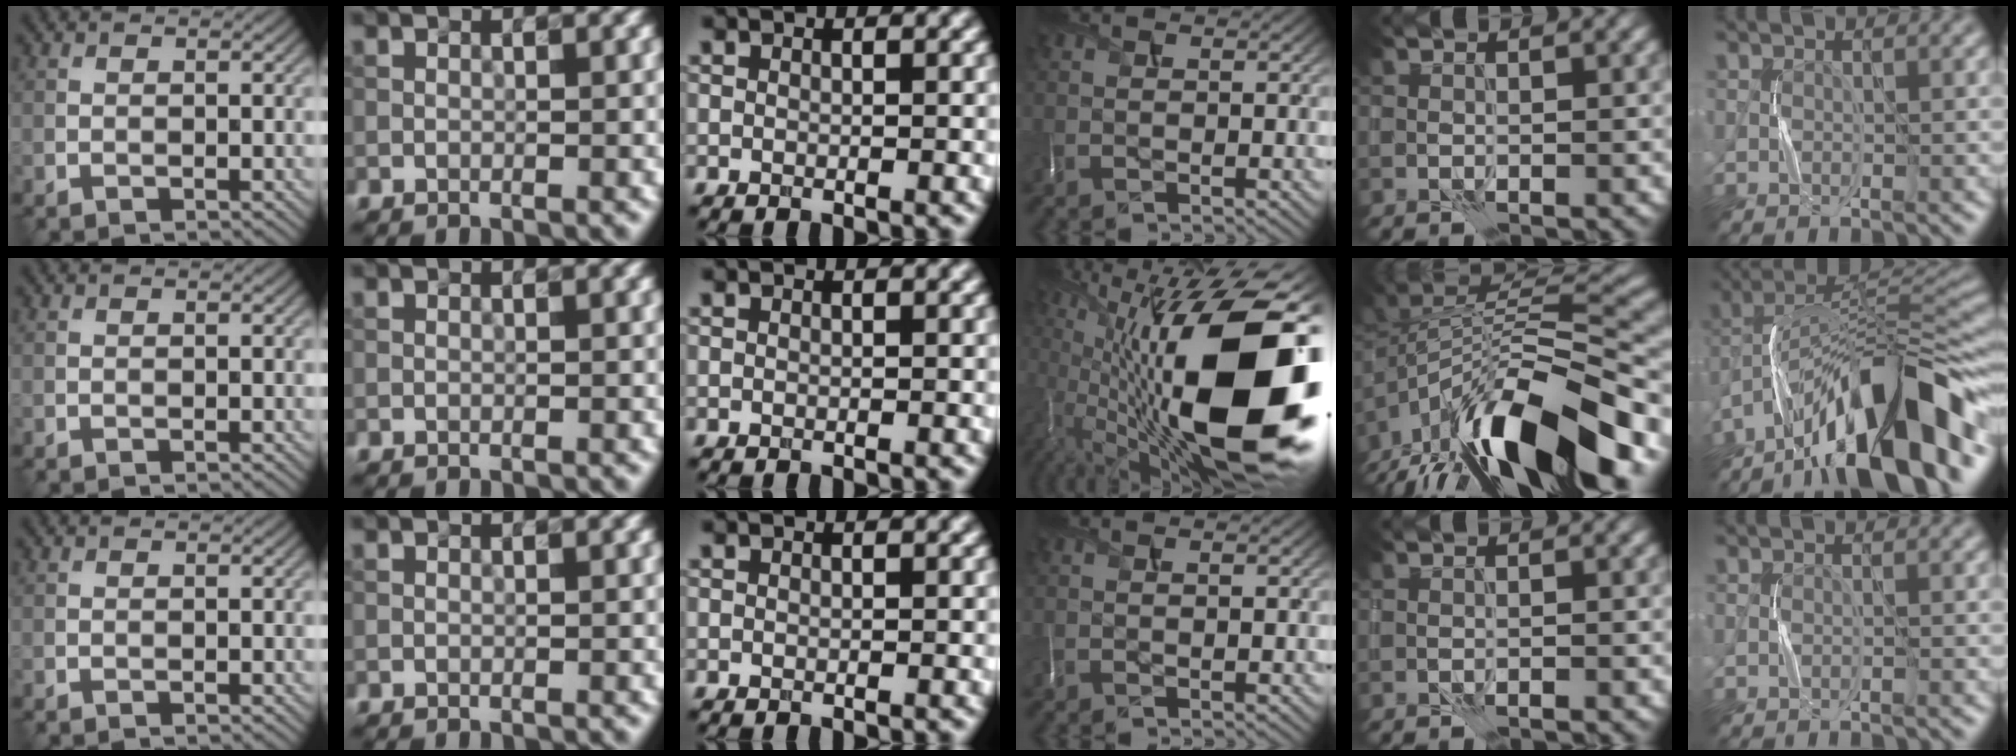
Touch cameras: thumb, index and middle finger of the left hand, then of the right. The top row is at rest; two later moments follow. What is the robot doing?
{"motion": "press", "object": "grip strengthener"}